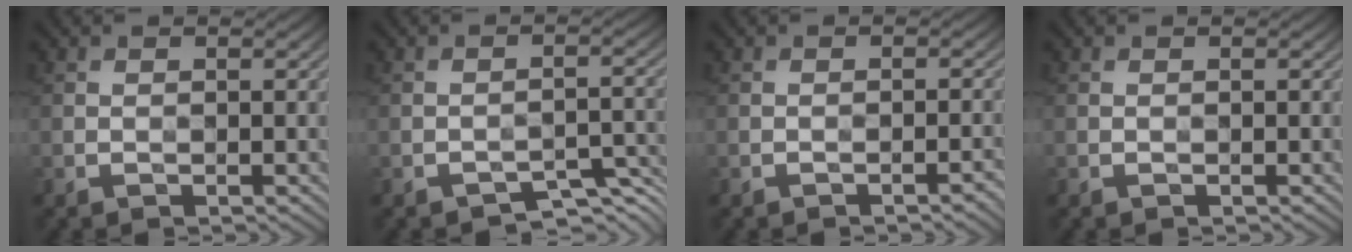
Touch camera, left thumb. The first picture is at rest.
{"total": 3.1, "force": [-2.6, 0.9, 1.3], "torque": [-0.014, 0.004, -0.038]}
{"total": 1.4, "force": [-1.1, 0.2, 0.8], "torque": [-0.007, 0.006, -0.016]}
{"total": 0.0}